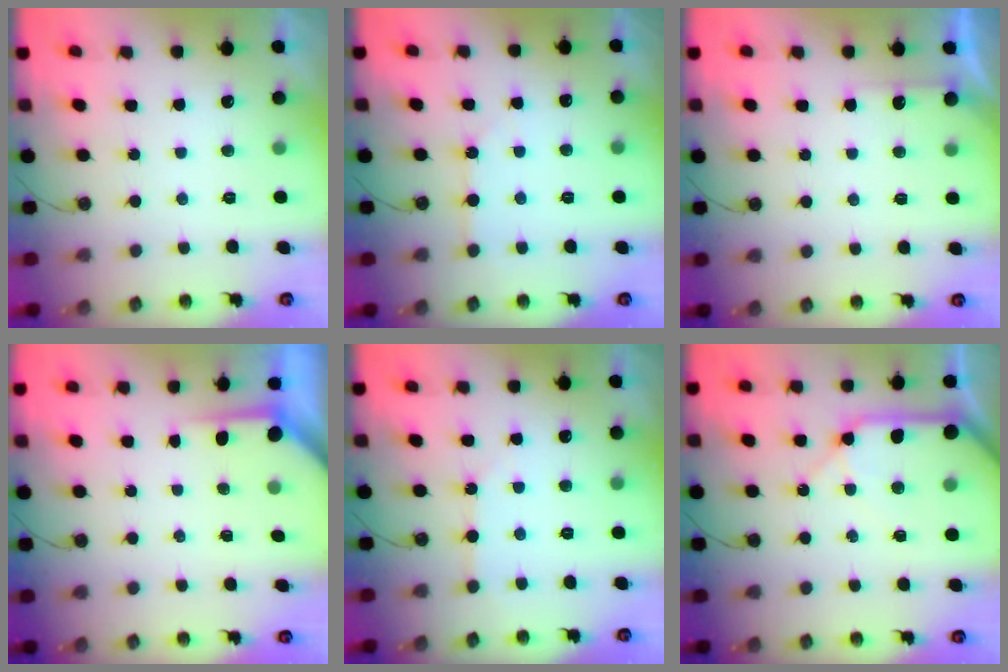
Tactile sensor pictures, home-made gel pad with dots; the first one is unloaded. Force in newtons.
{"total": 2.7, "press": 2.7, "slide": 0.3}
{"total": 3.0, "press": 3.0, "slide": 0.5}
{"total": 3.2, "press": 3.2, "slide": 0.4}
{"total": 3.6, "press": 3.5, "slide": 0.6}
{"total": 13.1, "press": 13.0, "slide": 1.6}